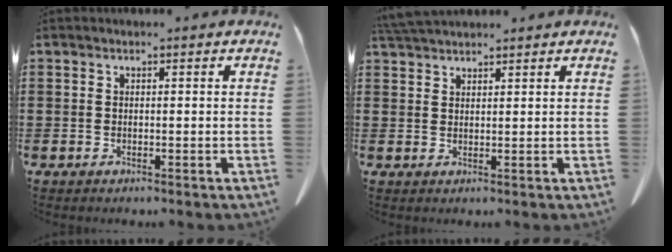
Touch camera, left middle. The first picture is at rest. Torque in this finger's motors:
{"motor_torque": [0.46, 0.36, 0.04, 0.01]}